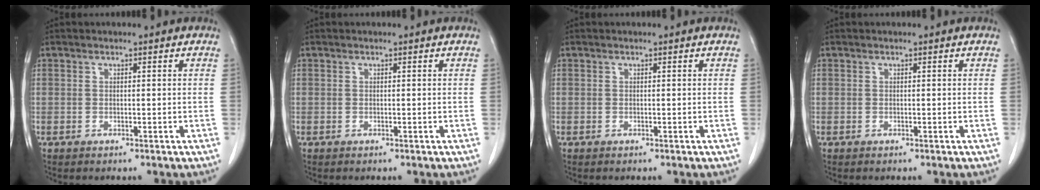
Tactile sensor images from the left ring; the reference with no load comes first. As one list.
[{"total": 0.0}, {"total": 0.0}, {"total": 0.0}]